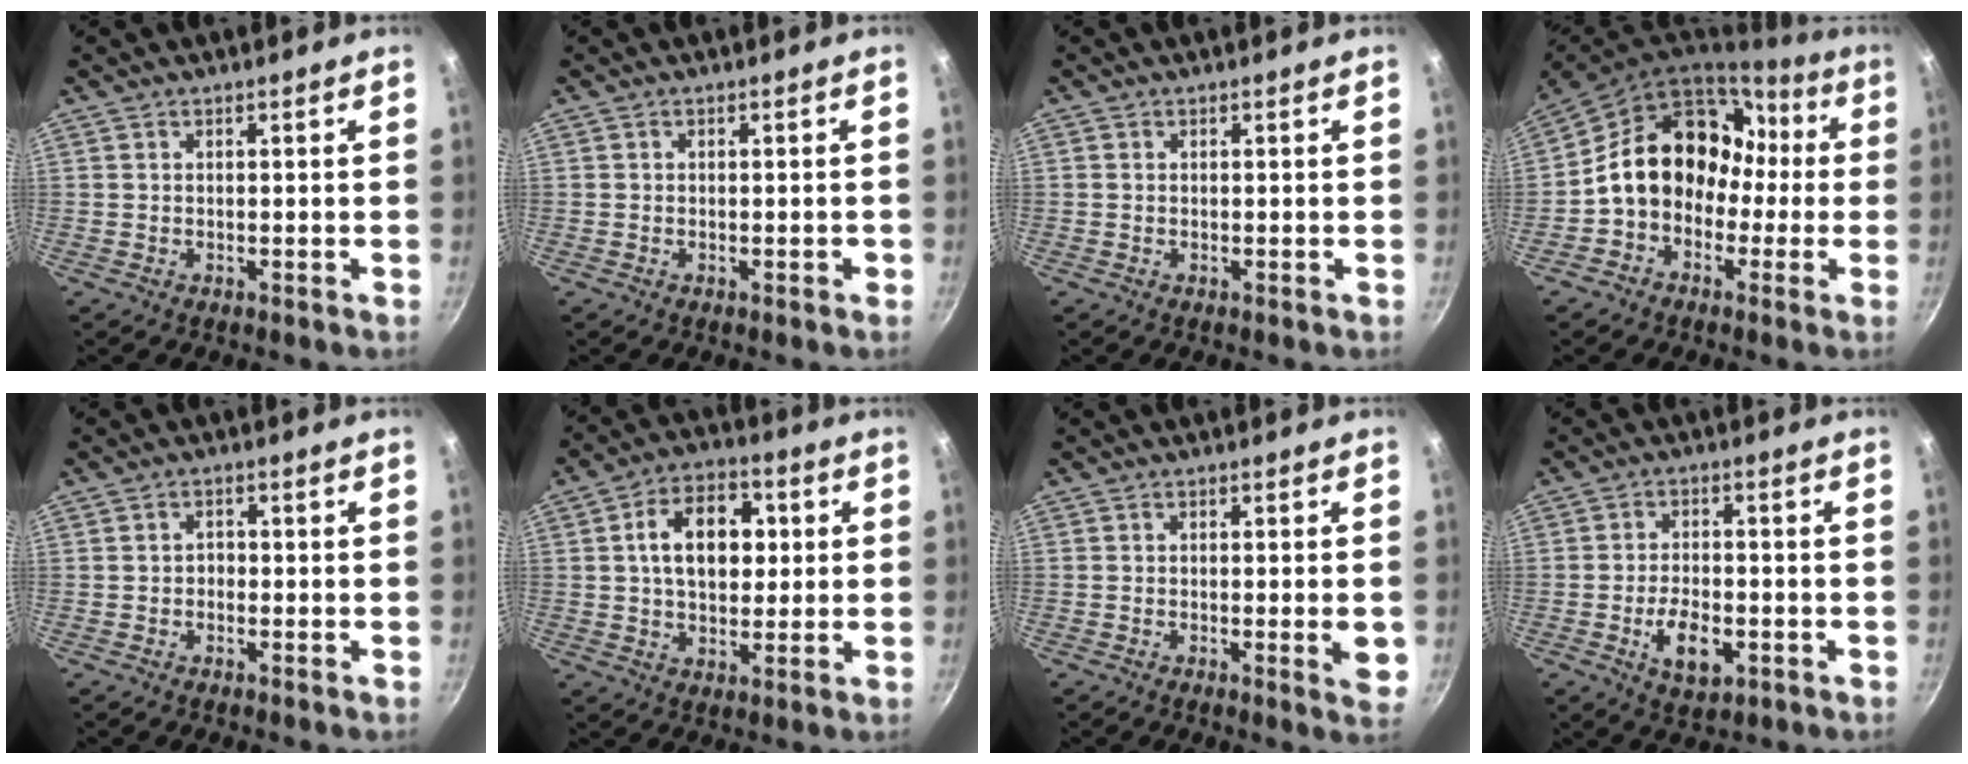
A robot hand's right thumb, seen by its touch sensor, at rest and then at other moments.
{"total": 0.8, "force": [-0.3, 0.5, 0.5], "torque": [-0.003, 0.005, -0.005]}
{"total": 0.0}
{"total": 16.9, "force": [-0.4, 13.5, 10.1], "torque": [-0.117, 0.070, -0.012]}
{"total": 1.4, "force": [-0.6, 1.1, 0.6], "torque": [-0.003, 0.006, -0.012]}
{"total": 12.8, "force": [2.1, 8.6, 9.2], "torque": [-0.114, 0.011, 0.023]}
{"total": 4.5, "force": [-0.8, 0.9, 4.3], "torque": [-0.054, -0.003, -0.012]}
{"total": 7.9, "force": [-2.6, 4.3, 6.1], "torque": [-0.093, 0.010, -0.041]}